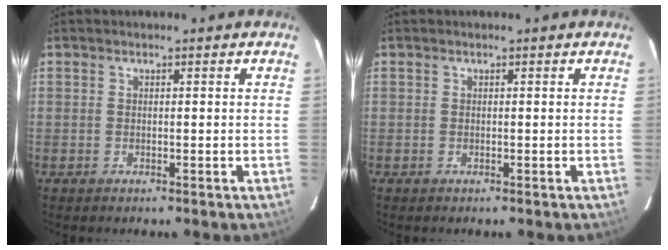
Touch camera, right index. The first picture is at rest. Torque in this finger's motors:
{"motor_torque": [0.00, 0.00, 0.00, 0.00]}